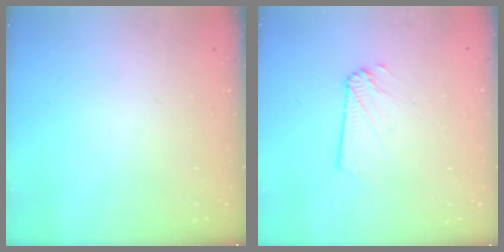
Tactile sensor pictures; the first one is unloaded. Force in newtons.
{"total": 2.3, "press": 2.3, "slide": 0.2}